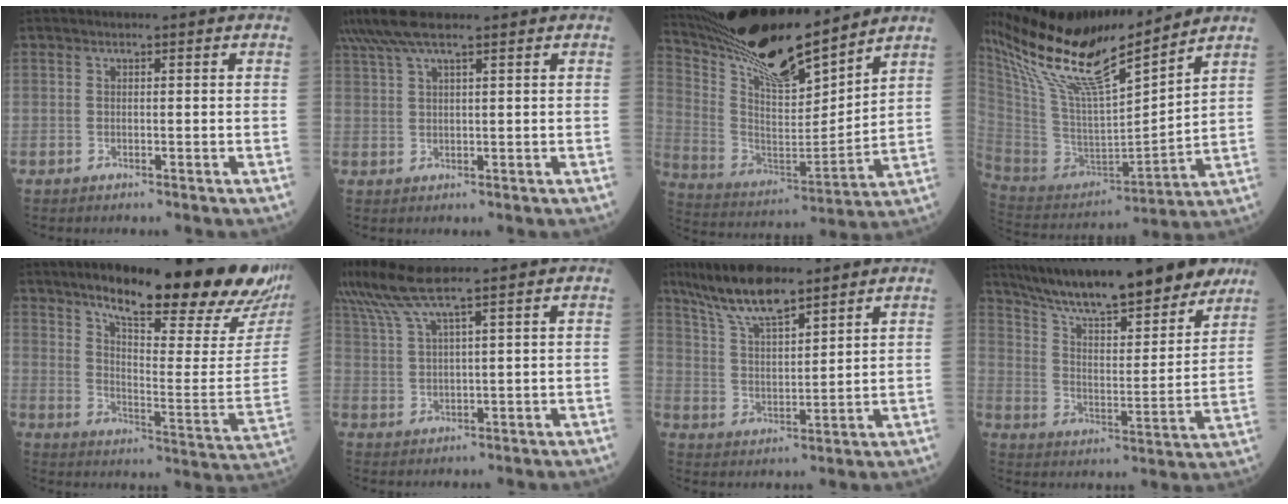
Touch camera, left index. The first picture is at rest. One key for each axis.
{"total": 7.9, "fx": 6.3, "fy": 0.8, "fz": 4.8, "tx": -0.095, "ty": 0.046, "tz": 0.115}
{"total": 18.3, "fx": 16.1, "fy": 2.2, "fz": 8.5, "tx": -0.167, "ty": -0.013, "tz": 0.296}
{"total": 20.3, "fx": 16.5, "fy": 1.7, "fz": 11.6, "tx": -0.223, "ty": -0.005, "tz": 0.313}
{"total": 25.7, "fx": 21.0, "fy": 2.7, "fz": 14.6, "tx": -0.214, "ty": -0.058, "tz": 0.273}
{"total": 6.8, "fx": 5.7, "fy": -1.0, "fz": 3.6, "tx": -0.086, "ty": 0.016, "tz": 0.116}
{"total": 10.4, "fx": 8.5, "fy": 1.8, "fz": 5.8, "tx": -0.120, "ty": 0.010, "tz": 0.164}
{"total": 24.1, "fx": 19.8, "fy": 4.4, "fz": 13.0, "tx": -0.213, "ty": -0.003, "tz": 0.298}